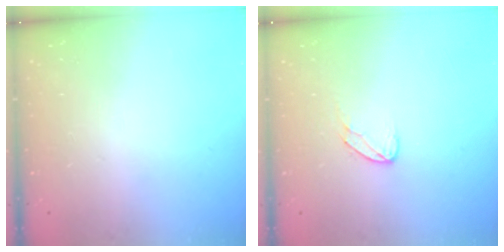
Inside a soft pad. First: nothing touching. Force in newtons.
{"total": 6.1, "press": 6.1, "slide": 0.6}